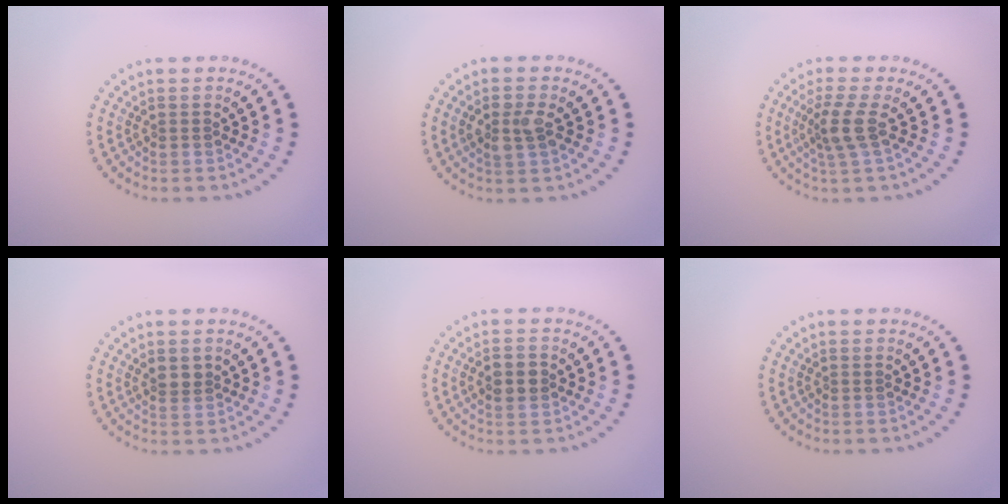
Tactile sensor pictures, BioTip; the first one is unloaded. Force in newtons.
{"total": 2.4, "press": 2.4, "slide": 0.3}
{"total": 2.7, "press": 2.0, "slide": 1.8}
{"total": 1.5, "press": 1.3, "slide": 0.8}
{"total": 2.9, "press": 2.9, "slide": 0.0}
{"total": 0.0}